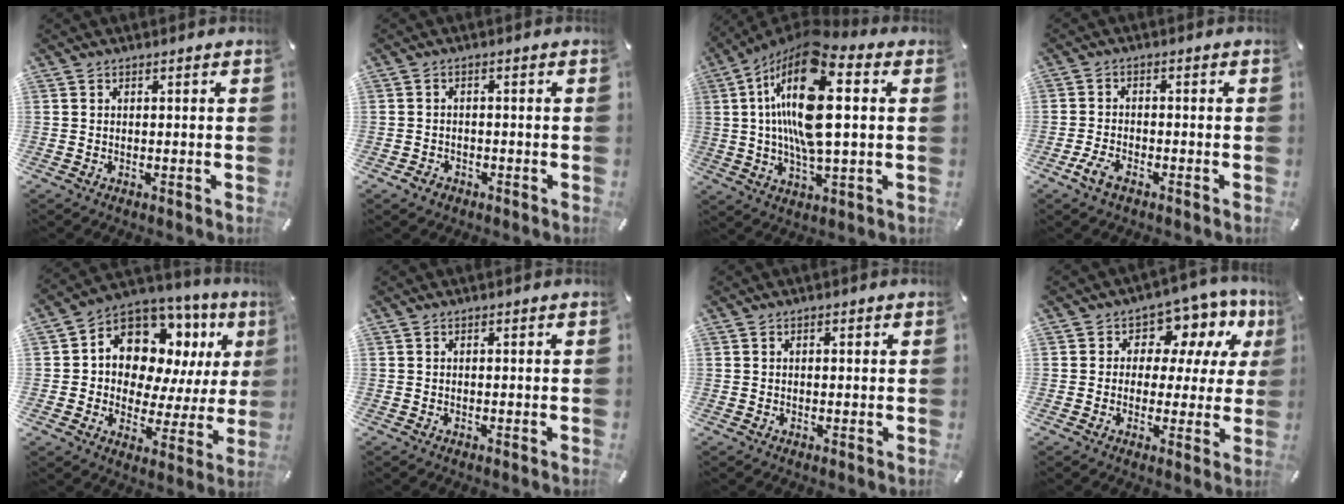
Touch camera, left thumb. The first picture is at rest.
{"total": 2.0, "force": [-1.1, 1.6, 0.5], "torque": [-0.010, 0.006, -0.025]}
{"total": 21.8, "force": [4.0, 8.4, 19.8], "torque": [-0.403, -0.003, 0.057]}
{"total": 4.1, "force": [-2.4, 2.0, 2.6], "torque": [-0.068, 0.004, -0.051]}
{"total": 12.1, "force": [6.8, 8.6, 5.1], "torque": [-0.094, -0.063, 0.127]}
{"total": 0.0}
{"total": 0.8, "force": [0.2, 0.5, 0.6], "torque": [-0.011, 0.004, 0.003]}
{"total": 9.2, "force": [3.4, 7.0, 4.9], "torque": [-0.067, -0.026, 0.062]}